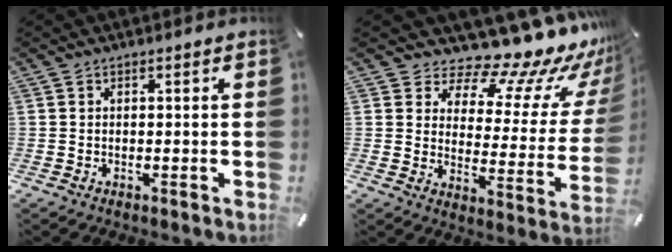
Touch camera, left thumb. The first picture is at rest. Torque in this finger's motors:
{"motor_torque": [0.73, -0.48, 0.12, -0.23, -0.03]}